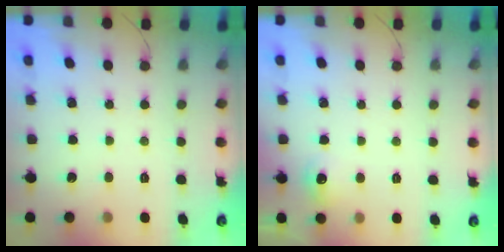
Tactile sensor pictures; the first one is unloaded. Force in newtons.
{"total": 6.1, "press": 5.9, "slide": 1.6}